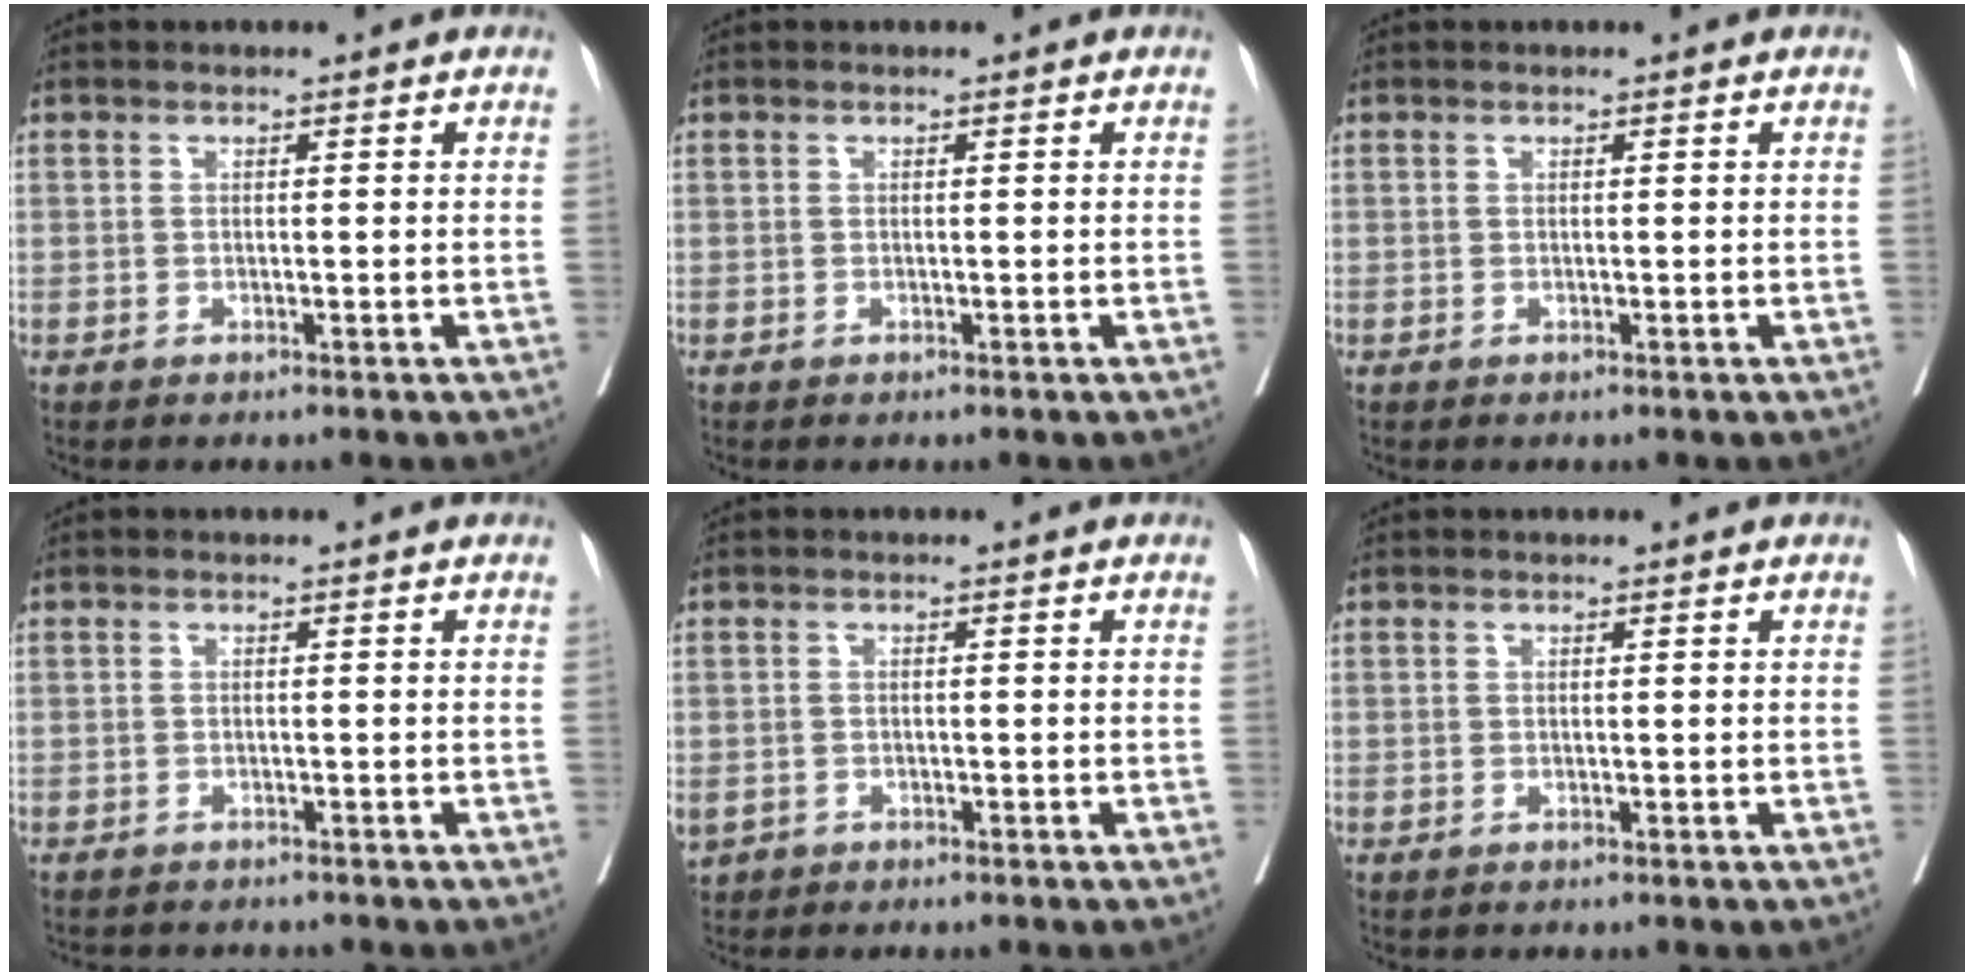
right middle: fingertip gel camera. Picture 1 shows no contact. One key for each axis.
{"total": 0.0}
{"total": 0.0}
{"total": 3.2, "fx": -3.0, "fy": 1.1, "fz": 0.2, "tx": -0.002, "ty": -0.002, "tz": -0.042}
{"total": 3.7, "fx": -2.2, "fy": 2.8, "fz": 1.1, "tx": -0.043, "ty": 0.001, "tz": -0.035}
{"total": 0.0}